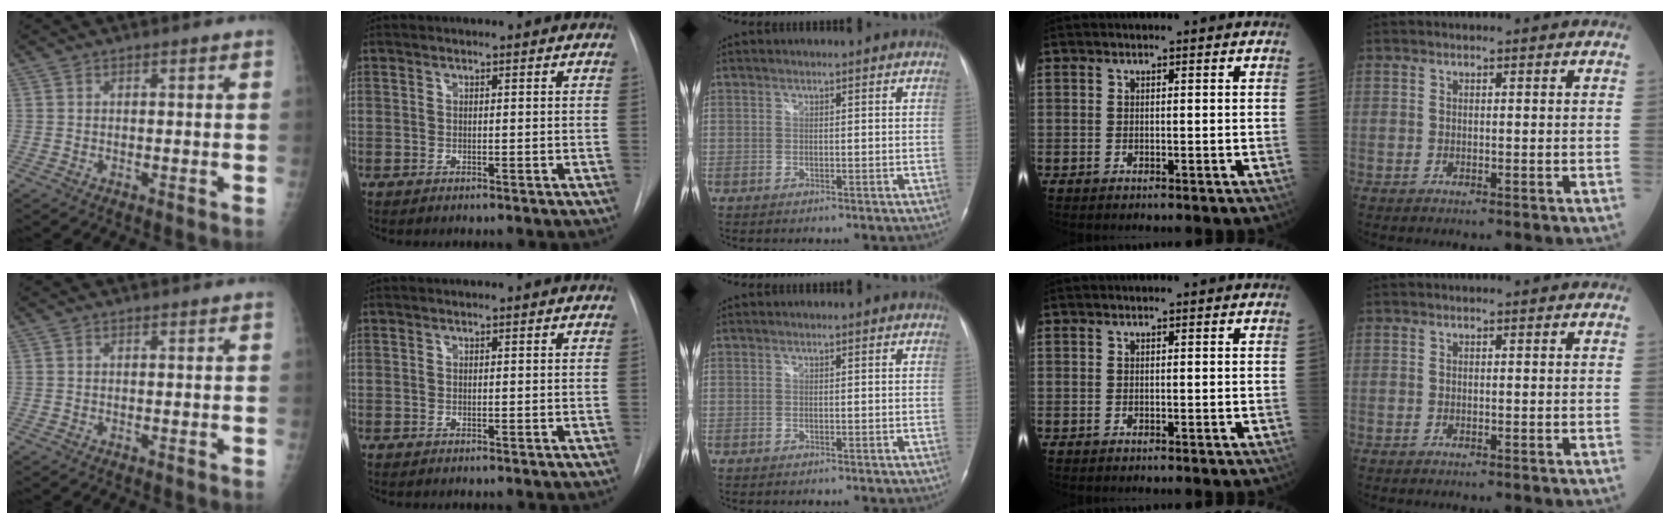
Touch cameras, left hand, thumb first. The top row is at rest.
{}